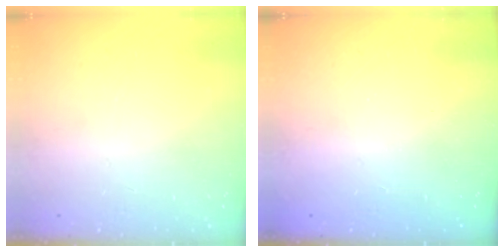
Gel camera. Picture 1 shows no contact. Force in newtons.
{"total": 2.3, "press": 2.2, "slide": 0.8}